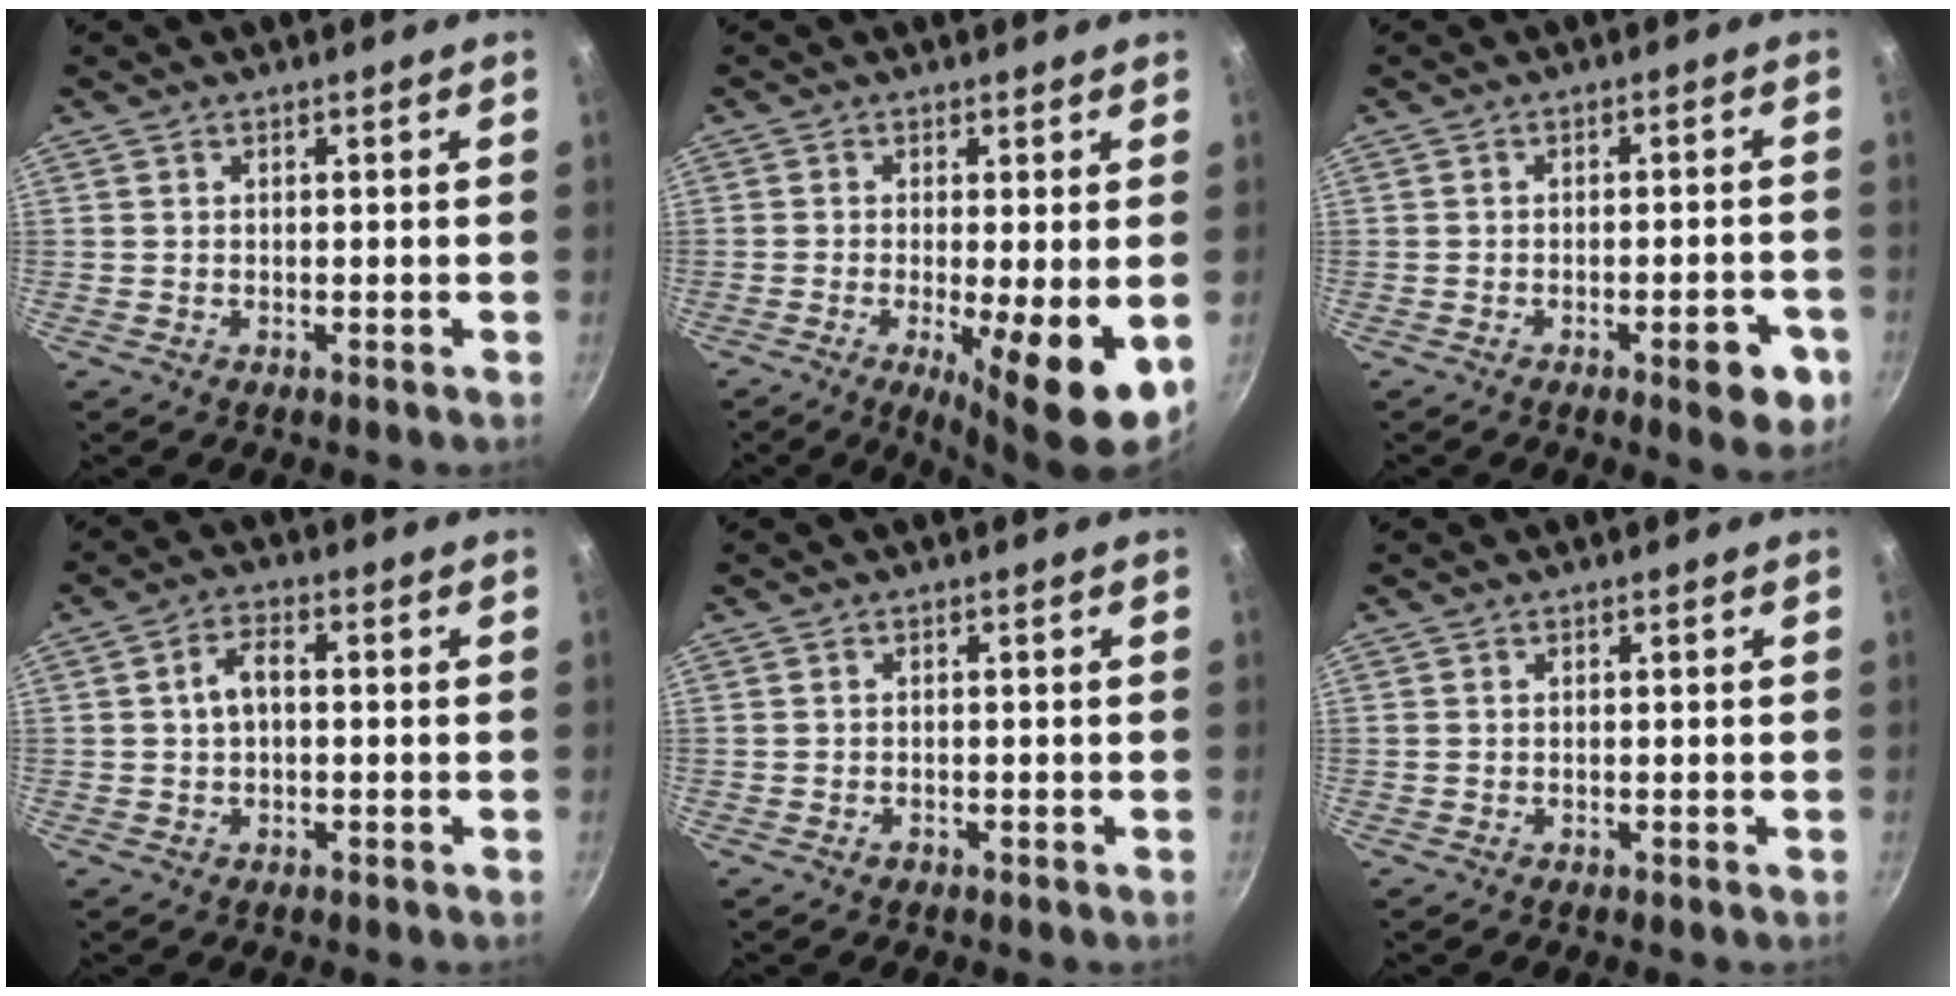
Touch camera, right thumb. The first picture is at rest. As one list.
[{"total": 10.1, "force": [-2.1, 2.1, 9.7], "torque": [-0.145, -0.012, -0.026]}, {"total": 7.4, "force": [-3.2, 2.6, 6.1], "torque": [-0.055, 0.019, -0.036]}, {"total": 4.6, "force": [0.1, 2.8, 3.7], "torque": [-0.064, 0.020, -0.002]}, {"total": 0.8, "force": [-0.5, 0.6, 0.3], "torque": [-0.006, 0.003, -0.009]}, {"total": 0.0}]